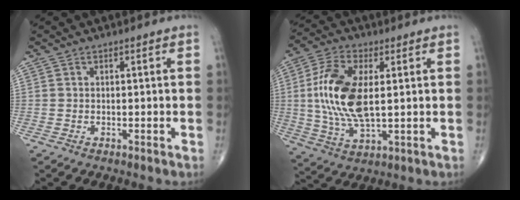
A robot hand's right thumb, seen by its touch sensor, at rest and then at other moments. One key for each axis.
{"total": 14.6, "fx": 1.4, "fy": 6.7, "fz": 12.9, "tx": -0.271, "ty": -0.006, "tz": 0.028}